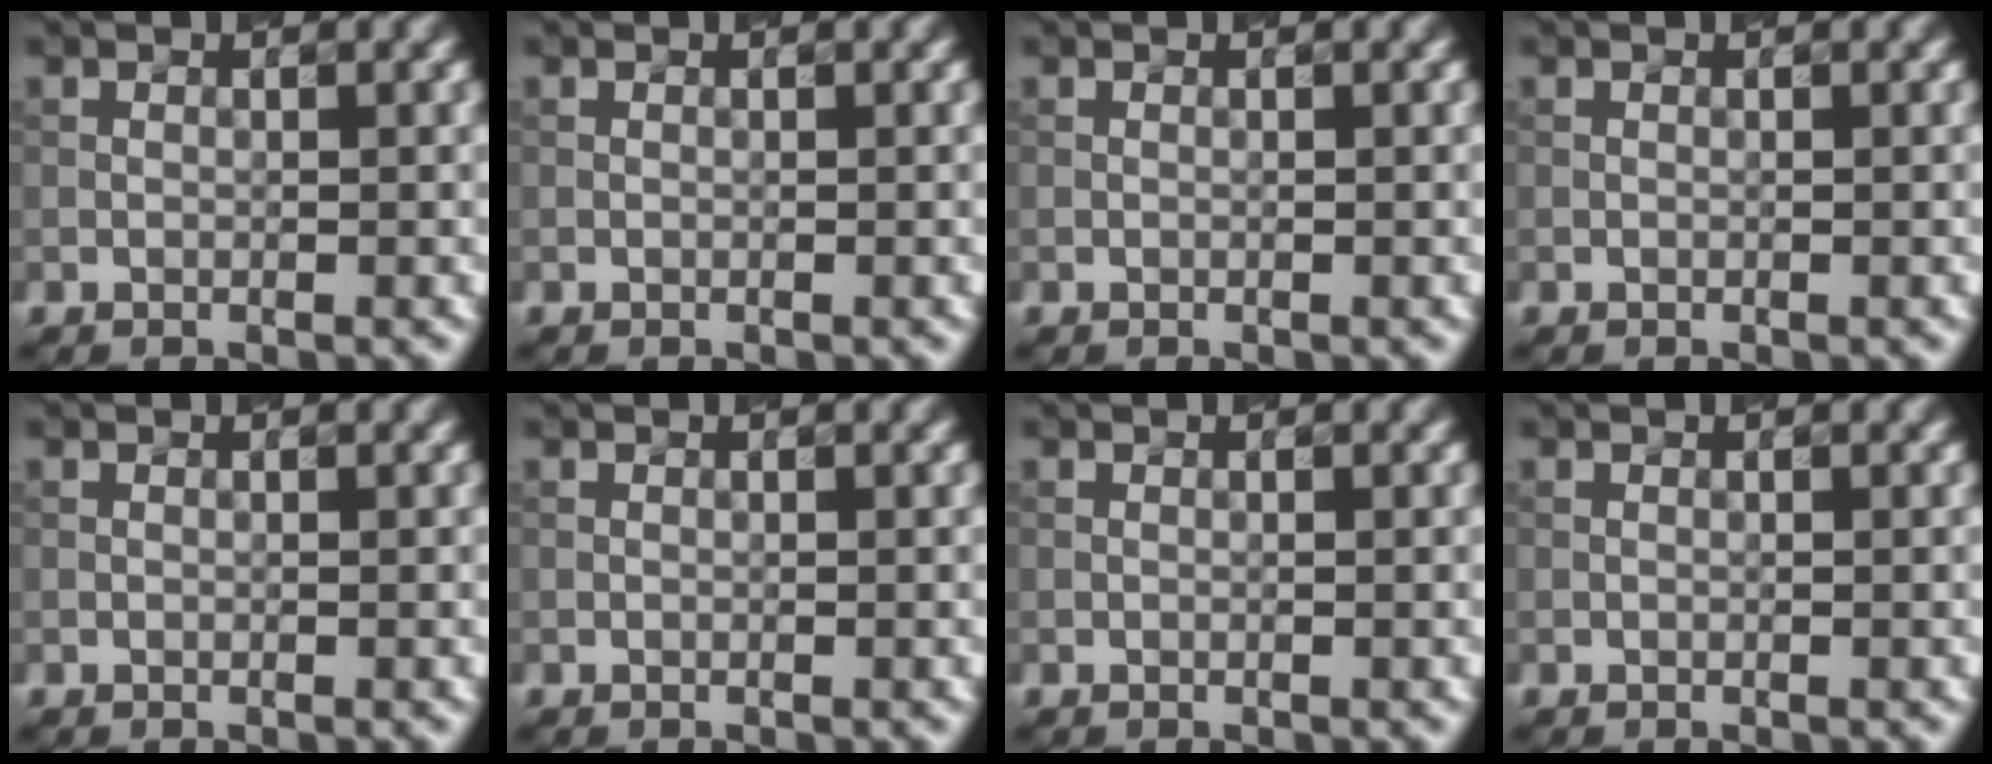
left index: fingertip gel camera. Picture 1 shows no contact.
{"total": 0.0}
{"total": 0.0}
{"total": 0.0}
{"total": 0.0}
{"total": 0.0}
{"total": 0.0}
{"total": 0.0}